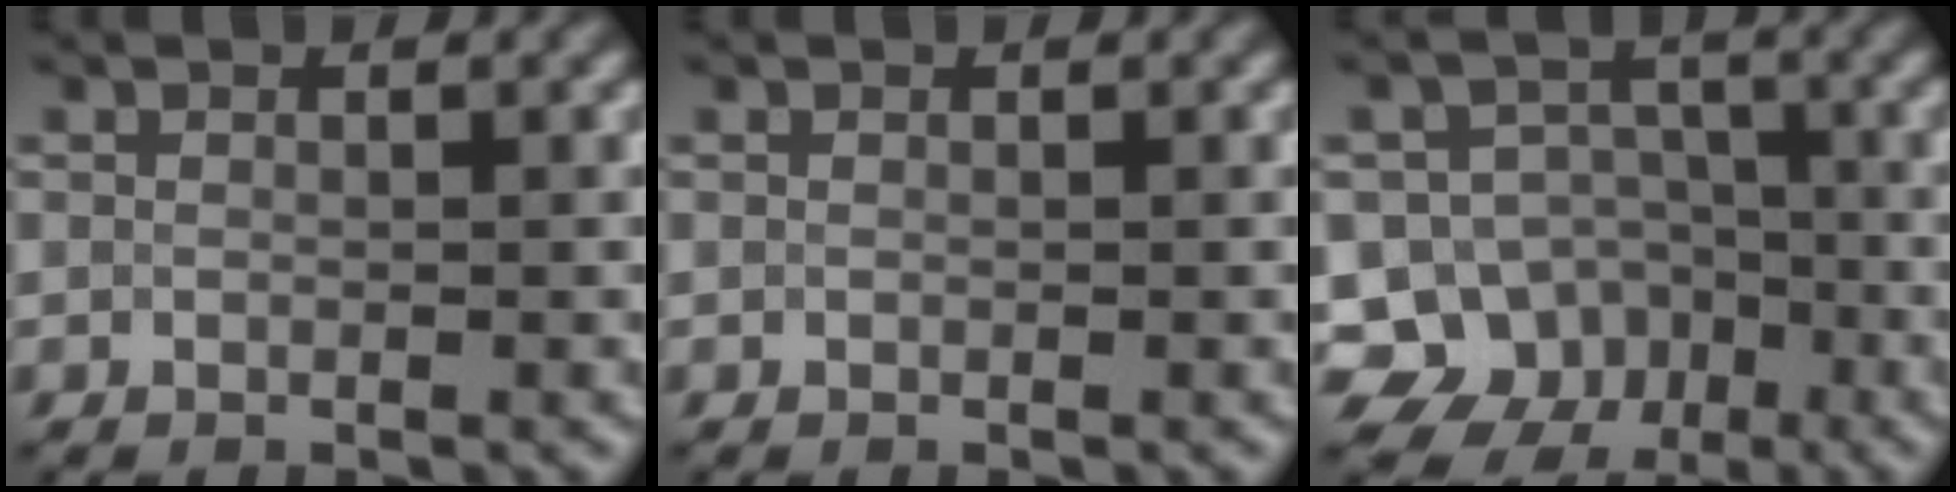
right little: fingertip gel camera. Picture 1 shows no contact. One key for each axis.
{"total": 0.0}
{"total": 10.2, "fx": -5.5, "fy": 8.4, "fz": 1.8, "tx": -0.019, "ty": -0.004, "tz": -0.105}